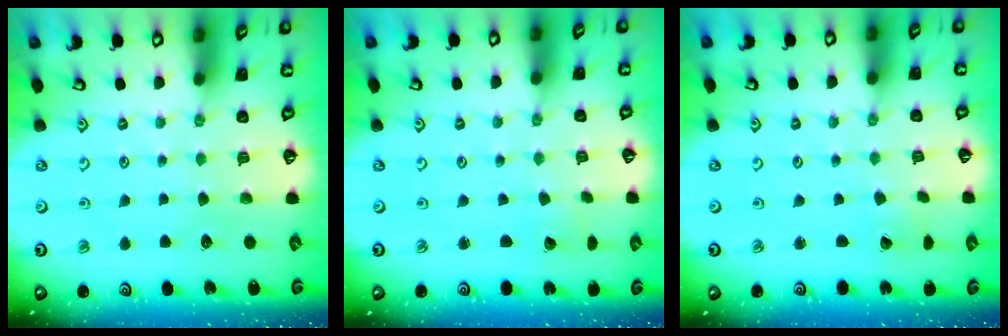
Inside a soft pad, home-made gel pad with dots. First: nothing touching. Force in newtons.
{"total": 1.7, "press": 1.7, "slide": 0.1}
{"total": 0.0}